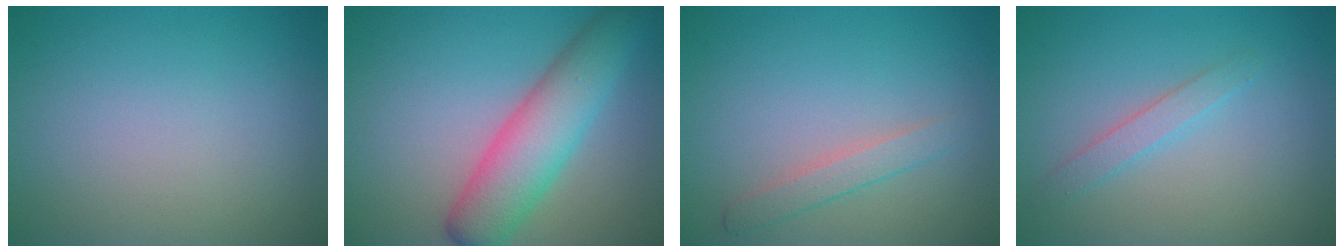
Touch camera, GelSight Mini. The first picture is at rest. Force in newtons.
{"total": 6.7, "press": 6.7, "slide": 0.1}
{"total": 1.7, "press": 1.7, "slide": 0.1}
{"total": 1.6, "press": 1.6, "slide": 0.0}